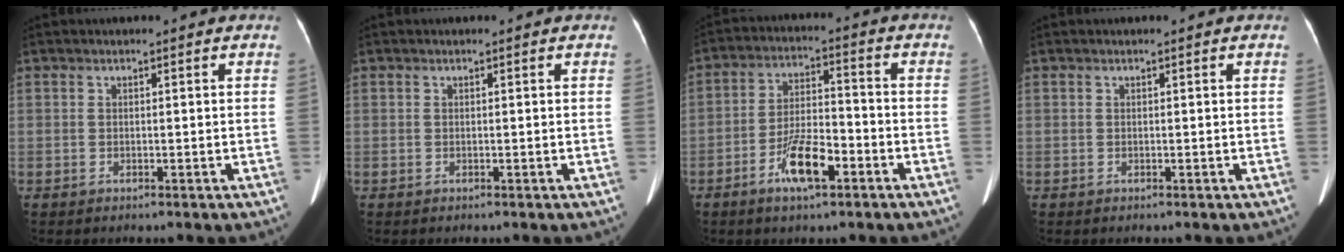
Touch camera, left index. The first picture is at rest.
{"total": 0.0}
{"total": 8.4, "force": [-4.4, 2.4, 6.7], "torque": [-0.135, 0.000, -0.078]}
{"total": 0.0}